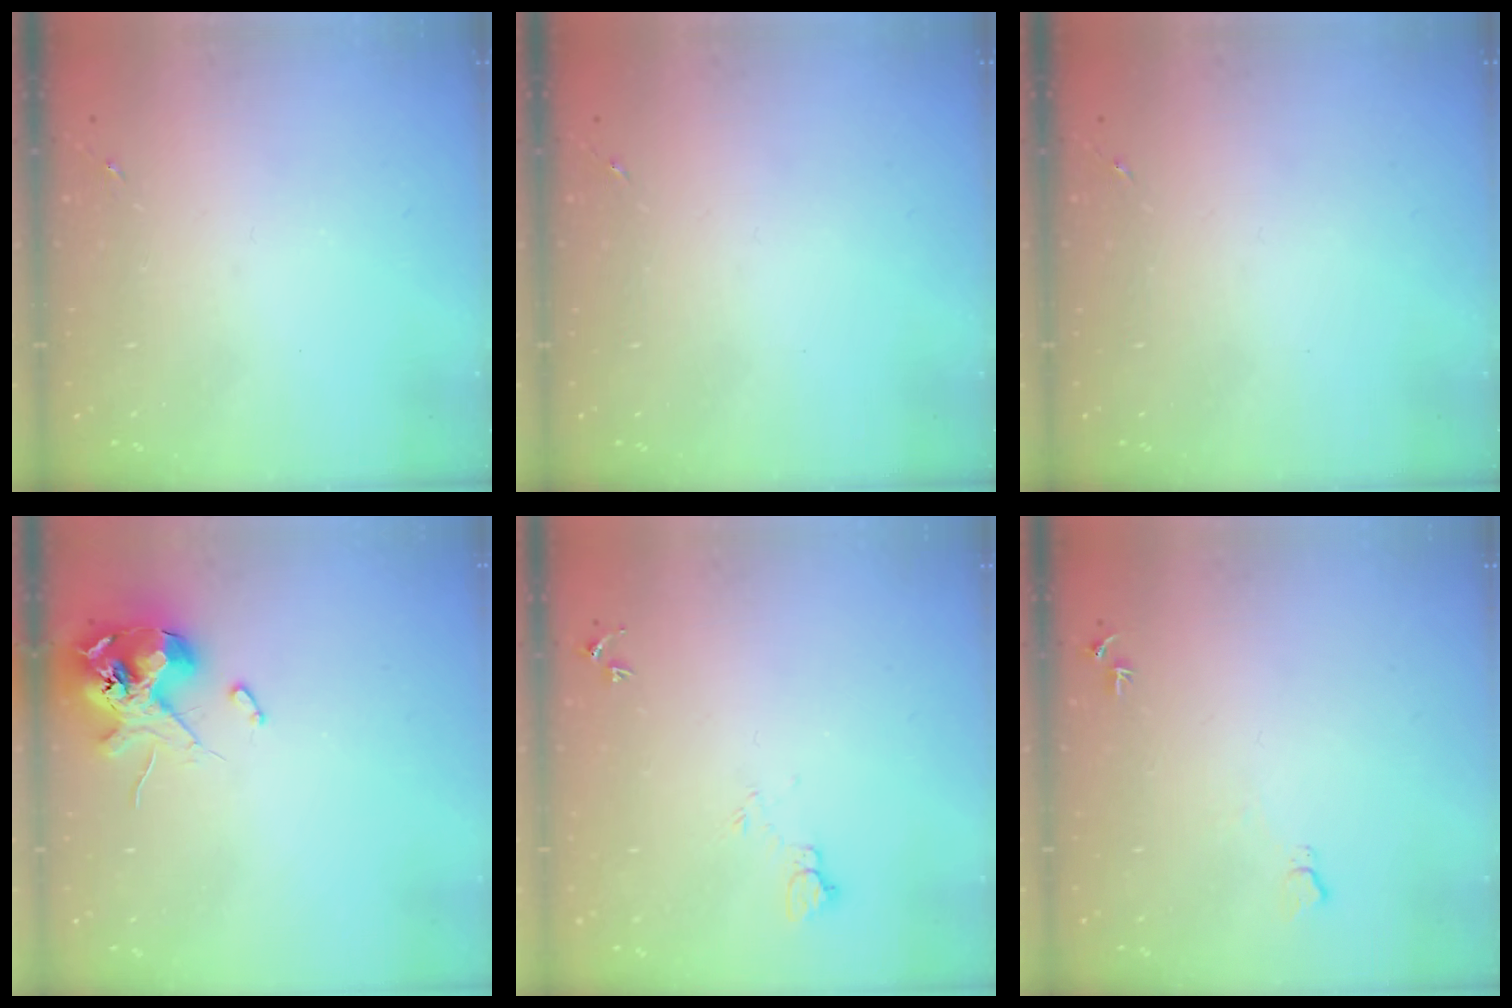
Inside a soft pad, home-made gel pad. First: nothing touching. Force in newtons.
{"total": 0.0}
{"total": 0.0}
{"total": 12.4, "press": 12.3, "slide": 1.8}
{"total": 4.2, "press": 4.1, "slide": 0.5}
{"total": 5.8, "press": 5.8, "slide": 0.7}